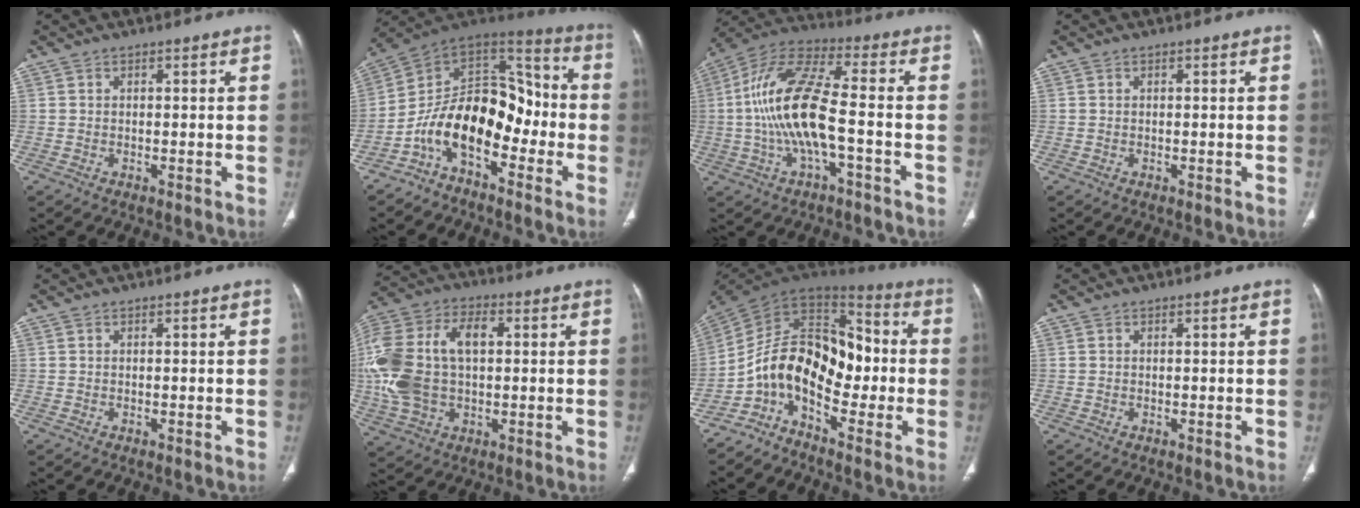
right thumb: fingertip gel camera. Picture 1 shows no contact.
{"total": 16.6, "force": [-6.0, 9.7, 12.0], "torque": [-0.171, 0.093, -0.116]}
{"total": 15.8, "force": [-2.2, 4.9, 14.8], "torque": [-0.312, 0.040, -0.042]}
{"total": 0.0}
{"total": 0.0}
{"total": 20.0, "force": [1.2, 12.6, 15.5], "torque": [-0.341, 0.023, 0.025]}
{"total": 16.2, "force": [-4.6, 9.6, 12.2], "torque": [-0.176, 0.092, -0.092]}
{"total": 0.0}